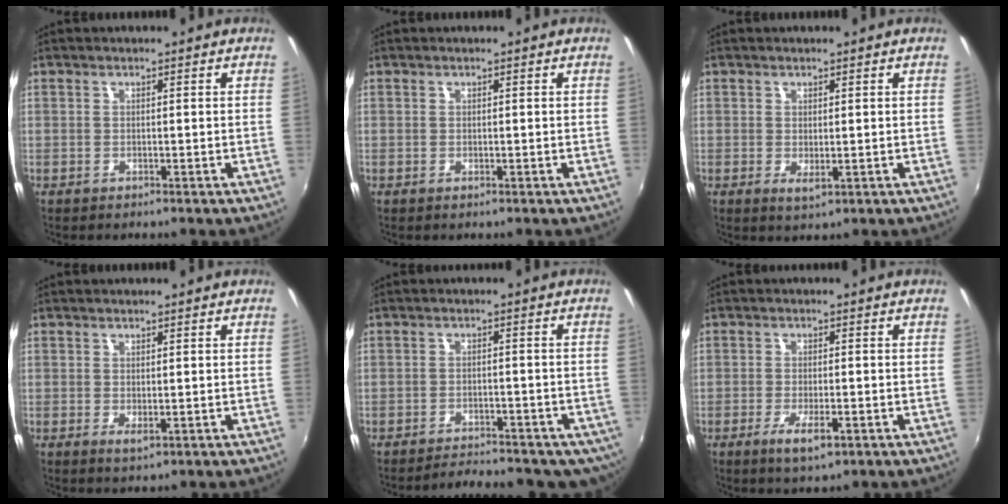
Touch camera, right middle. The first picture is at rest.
{"total": 0.0}
{"total": 1.8, "force": [0.1, 0.6, 1.7], "torque": [-0.029, -0.005, 0.003]}
{"total": 1.5, "force": [0.0, 0.4, 1.4], "torque": [-0.024, -0.004, 0.002]}
{"total": 9.5, "force": [-7.5, 4.2, 3.9], "torque": [-0.075, 0.001, -0.091]}
{"total": 4.9, "force": [-2.3, 1.2, 4.2], "torque": [-0.088, -0.012, -0.039]}